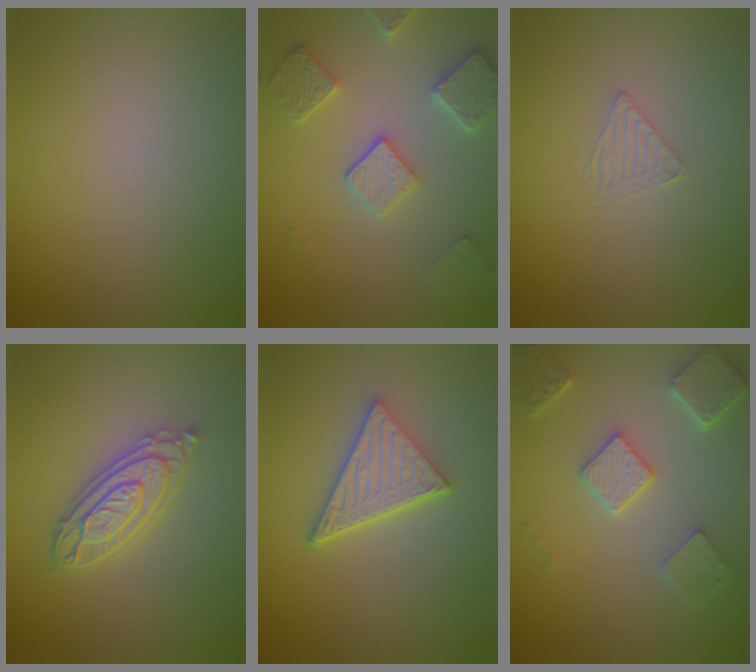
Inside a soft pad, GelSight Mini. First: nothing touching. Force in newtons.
{"total": 4.5, "press": 3.7, "slide": 2.6}
{"total": 1.0, "press": 0.3, "slide": 0.9}
{"total": 4.4, "press": 4.3, "slide": 0.8}
{"total": 4.9, "press": 3.7, "slide": 3.3}
{"total": 4.7, "press": 3.9, "slide": 2.8}